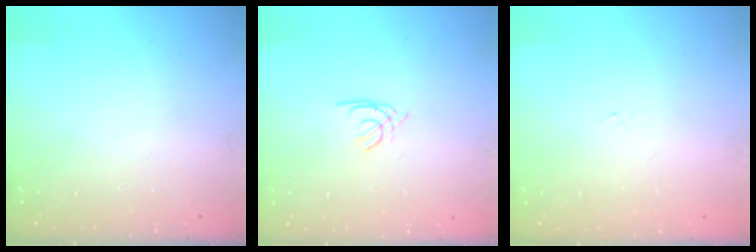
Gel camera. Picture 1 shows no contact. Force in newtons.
{"total": 1.2, "press": 1.1, "slide": 0.3}
{"total": 1.2, "press": 1.2, "slide": 0.4}